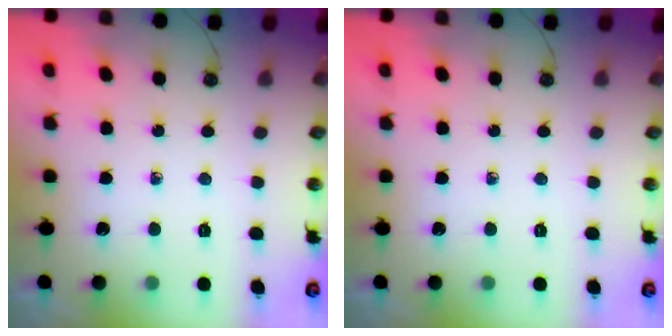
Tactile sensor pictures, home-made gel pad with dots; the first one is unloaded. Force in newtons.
{"total": 0.0}